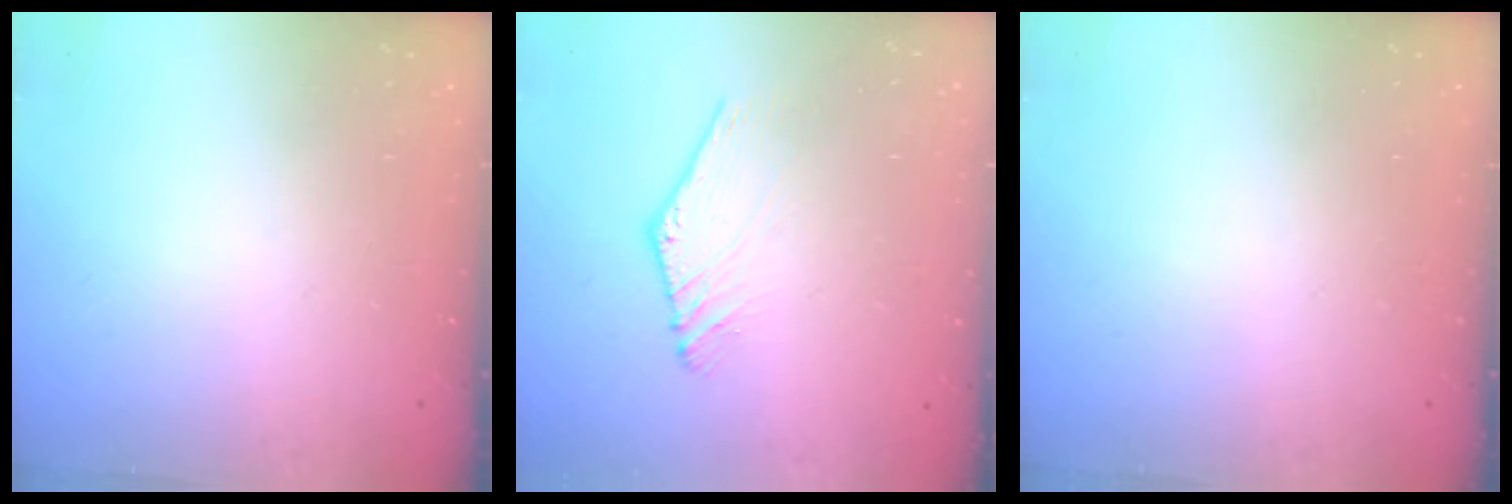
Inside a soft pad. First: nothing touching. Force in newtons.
{"total": 1.5, "press": 1.5, "slide": 0.2}
{"total": 0.0}